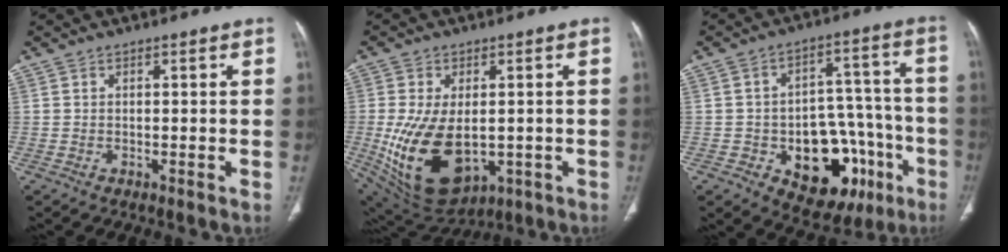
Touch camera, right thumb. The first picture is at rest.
{"total": 17.1, "force": [-2.6, 10.3, 13.4], "torque": [-0.247, -0.015, -0.009]}
{"total": 20.1, "force": [-7.7, 12.2, 14.0], "torque": [-0.148, 0.051, -0.090]}